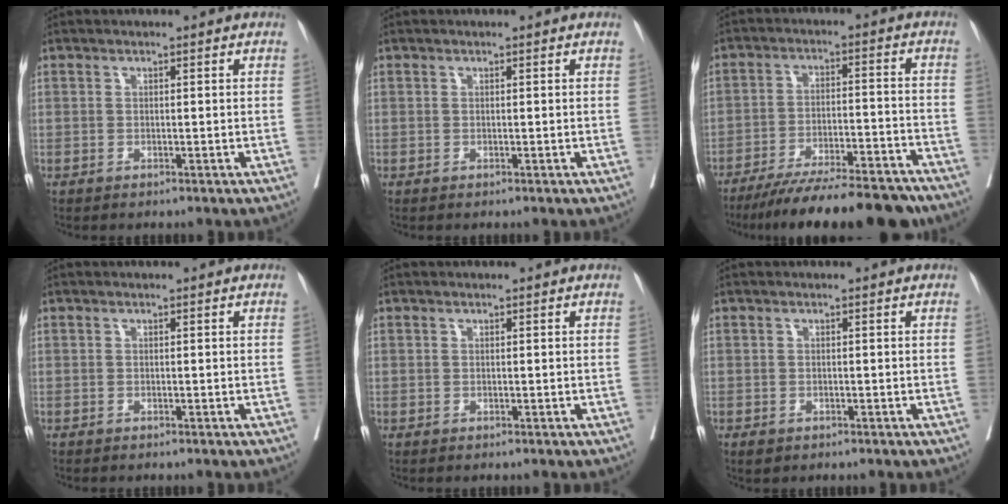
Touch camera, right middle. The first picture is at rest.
{"total": 0.0}
{"total": 18.9, "force": [-16.6, 2.7, 8.7], "torque": [-0.113, -0.006, -0.244]}
{"total": 0.0}
{"total": 0.0}
{"total": 1.1, "force": [-0.6, 0.8, 0.4], "torque": [-0.011, 0.000, -0.005]}